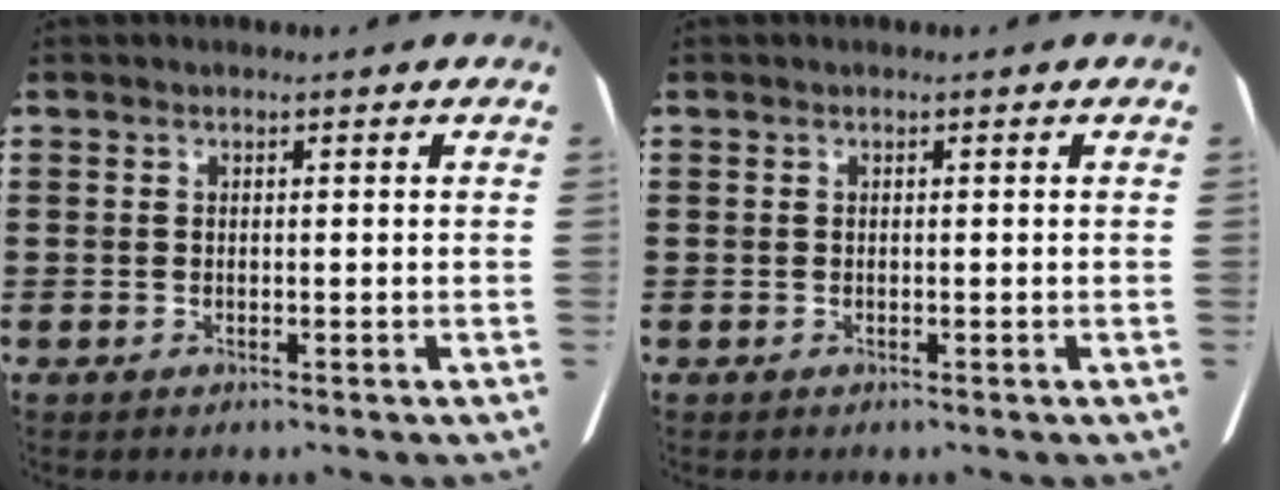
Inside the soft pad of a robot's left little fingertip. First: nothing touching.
{"total": 0.0}